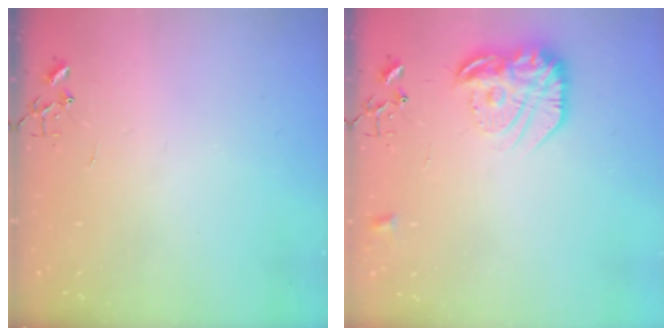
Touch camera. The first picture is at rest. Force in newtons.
{"total": 18.3, "press": 18.2, "slide": 1.3}